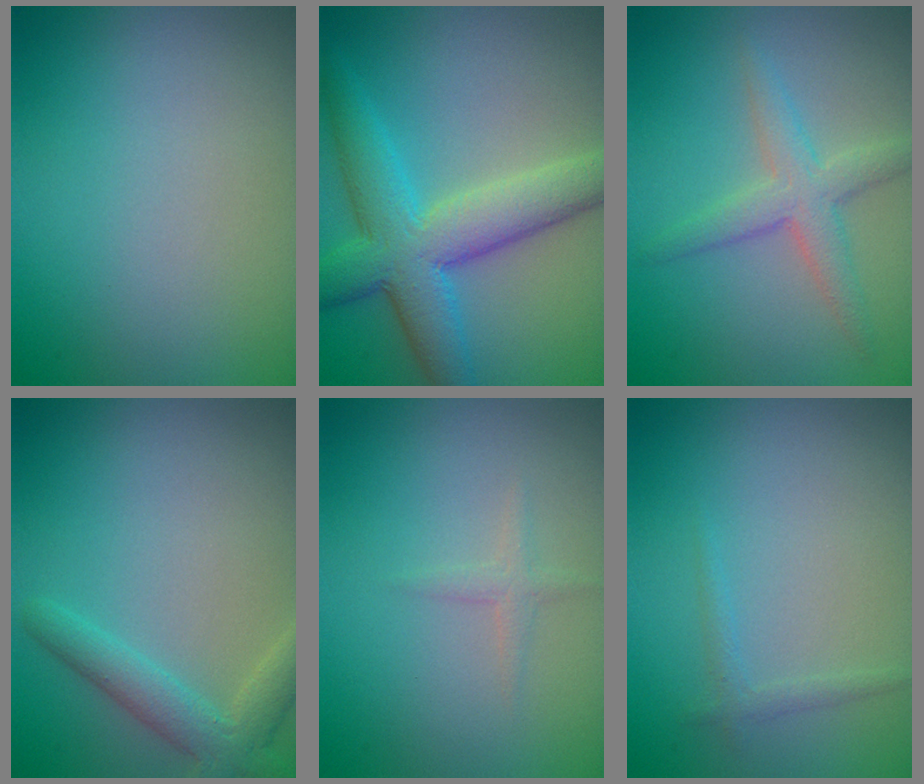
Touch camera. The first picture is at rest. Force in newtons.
{"total": 7.5, "press": 7.5, "slide": 0.2}
{"total": 3.2, "press": 3.2, "slide": 0.1}
{"total": 3.4, "press": 3.4, "slide": 0.2}
{"total": 0.9, "press": 0.9, "slide": 0.0}
{"total": 0.9, "press": 0.9, "slide": 0.1}